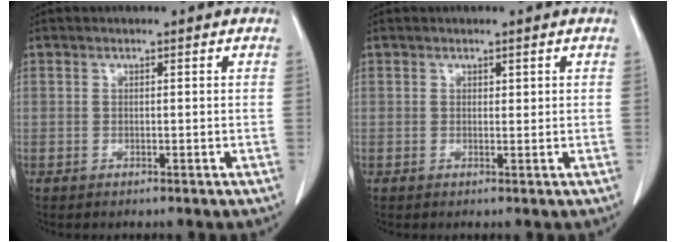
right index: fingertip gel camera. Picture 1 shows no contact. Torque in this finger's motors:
{"motor_torque": [-0.28, 0.15, -0.01, -0.01]}